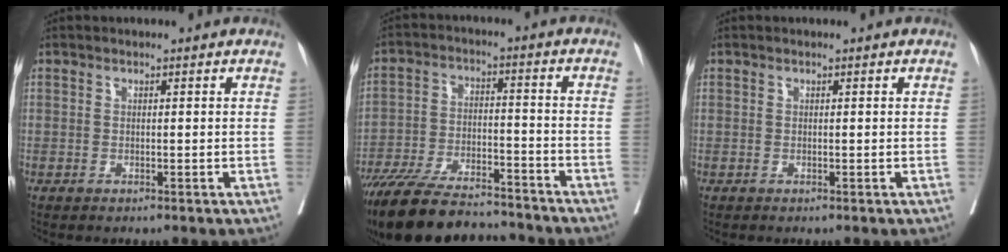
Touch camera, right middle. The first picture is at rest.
{"total": 18.7, "force": [-16.6, 3.6, 7.7], "torque": [-0.153, -0.018, -0.264]}
{"total": 0.0}